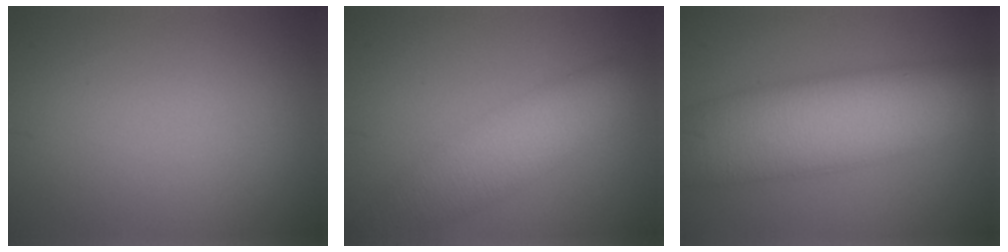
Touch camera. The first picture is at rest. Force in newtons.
{"total": 5.8, "press": 5.8, "slide": 0.2}
{"total": 11.6, "press": 11.6, "slide": 0.1}